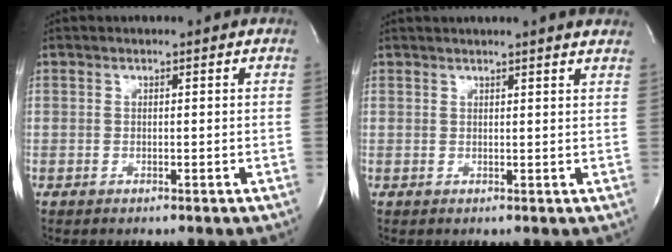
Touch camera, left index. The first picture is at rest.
{"total": 7.3, "force": [6.6, -0.2, 3.1], "torque": [-0.045, 0.016, 0.064]}